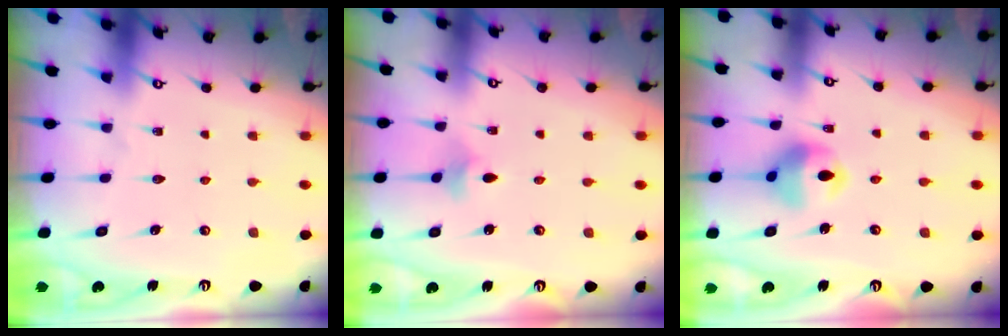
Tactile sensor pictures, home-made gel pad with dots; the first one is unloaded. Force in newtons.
{"total": 2.6, "press": 2.5, "slide": 0.5}
{"total": 11.2, "press": 10.6, "slide": 3.6}